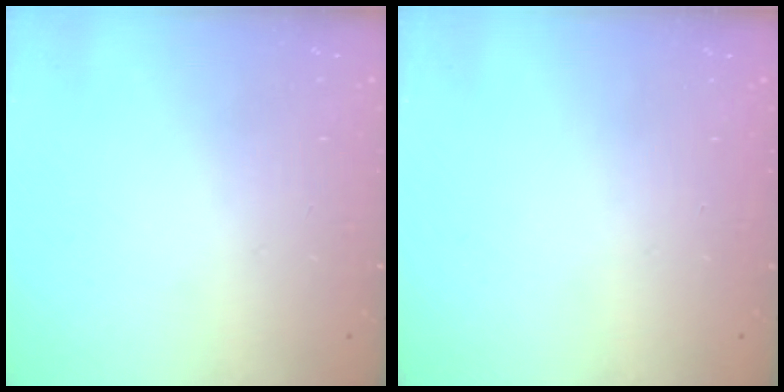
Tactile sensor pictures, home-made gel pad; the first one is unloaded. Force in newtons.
{"total": 0.0}